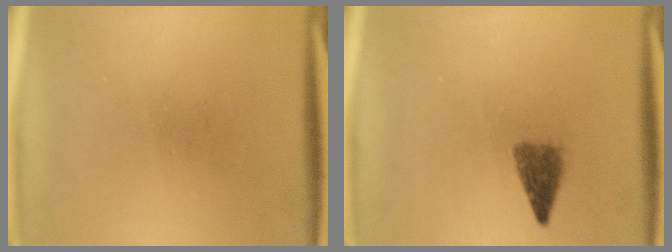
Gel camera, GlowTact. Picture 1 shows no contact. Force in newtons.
{"total": 2.8}